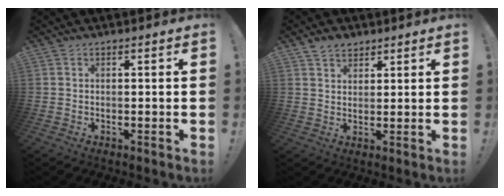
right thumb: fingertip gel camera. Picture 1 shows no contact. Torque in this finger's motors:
{"motor_torque": [-0.06, 0.06, 0.04, -0.01, 0.00]}